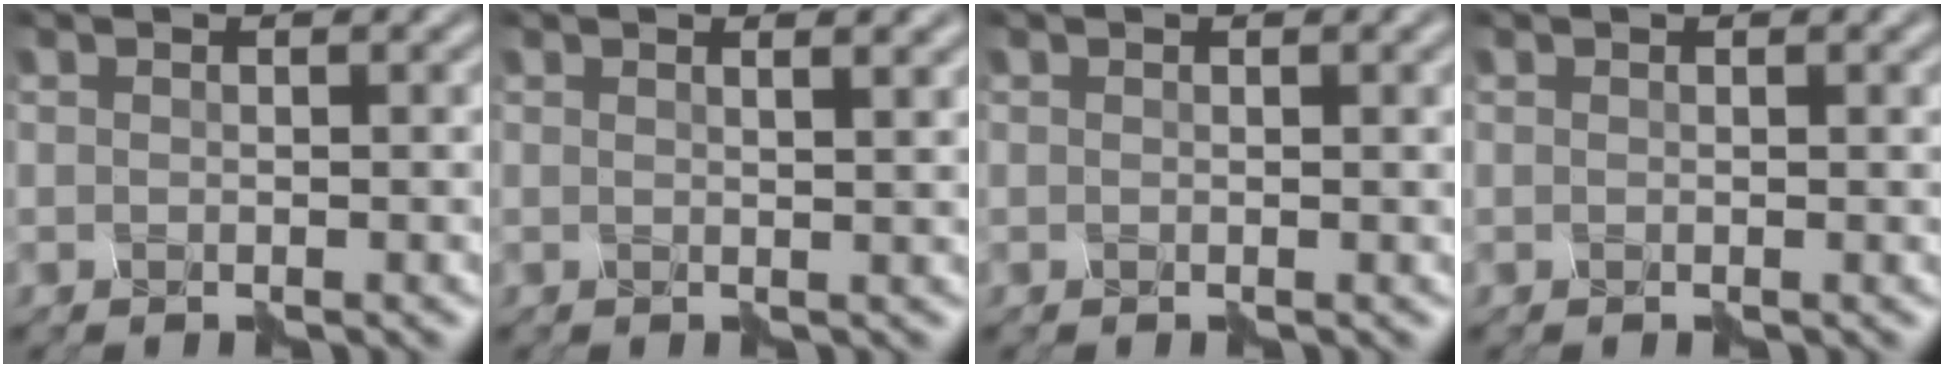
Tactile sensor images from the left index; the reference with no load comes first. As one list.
[{"total": 2.3, "force": [1.3, 1.0, 1.5], "torque": [0.000, 0.015, -0.004]}, {"total": 1.1, "force": [0.4, 0.4, 0.9], "torque": [-0.005, 0.005, 0.000]}, {"total": 0.6, "force": [0.3, 0.2, 0.5], "torque": [-0.002, 0.003, 0.001]}]